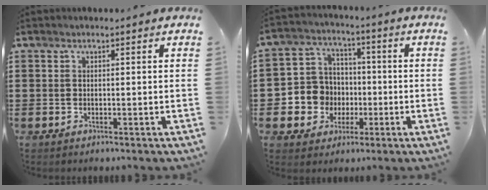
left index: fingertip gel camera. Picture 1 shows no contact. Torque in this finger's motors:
{"motor_torque": [0.75, -0.22, 0.46, 0.06]}